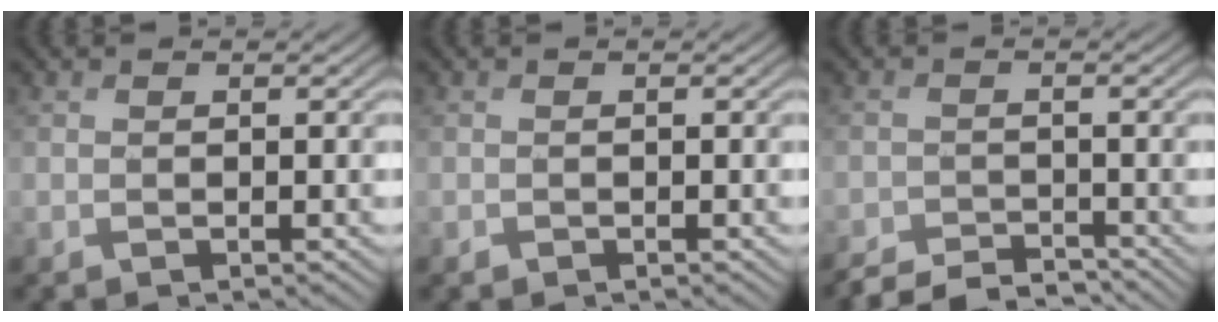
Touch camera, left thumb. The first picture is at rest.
{"total": 0.8, "force": [-0.3, 0.7, -0.3], "torque": [0.011, -0.003, -0.007]}
{"total": 5.1, "force": [-4.8, 1.3, 1.2], "torque": [-0.016, -0.010, -0.089]}